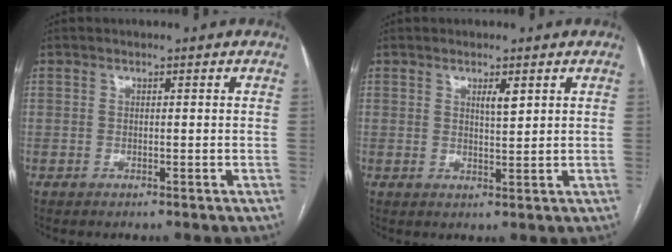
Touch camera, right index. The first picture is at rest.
{"total": 2.3, "force": [1.2, 0.4, 1.9], "torque": [-0.034, -0.003, 0.021]}